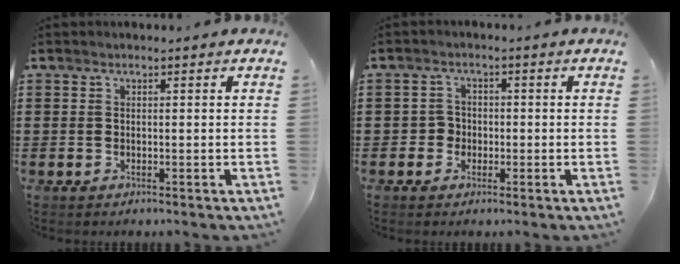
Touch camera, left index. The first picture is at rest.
{"total": 2.3, "force": [-0.8, 2.1, 0.5], "torque": [-0.018, 0.003, -0.019]}